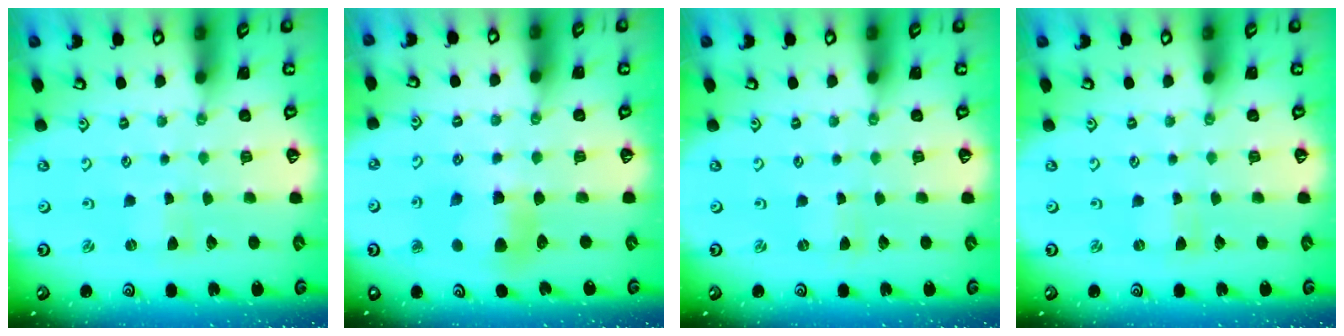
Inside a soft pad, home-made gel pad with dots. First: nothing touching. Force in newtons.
{"total": 7.0, "press": 7.0, "slide": 0.6}
{"total": 0.0}
{"total": 0.0}